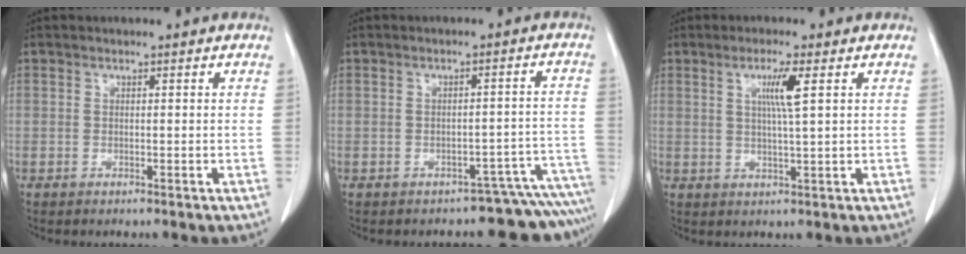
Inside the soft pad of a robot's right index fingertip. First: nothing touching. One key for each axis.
{"total": 8.6, "fx": -8.4, "fy": 1.9, "fz": -0.6, "tx": 0.042, "ty": 0.055, "tz": -0.086}
{"total": 4.1, "fx": 1.3, "fy": -0.6, "fz": 3.8, "tx": -0.073, "ty": -0.004, "tz": 0.025}